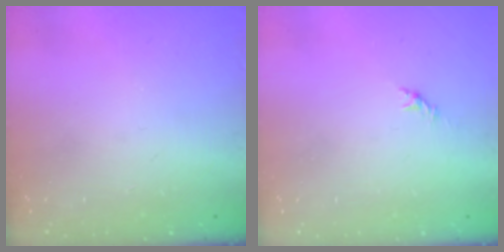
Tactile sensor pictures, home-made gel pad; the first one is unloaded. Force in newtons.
{"total": 0.0}